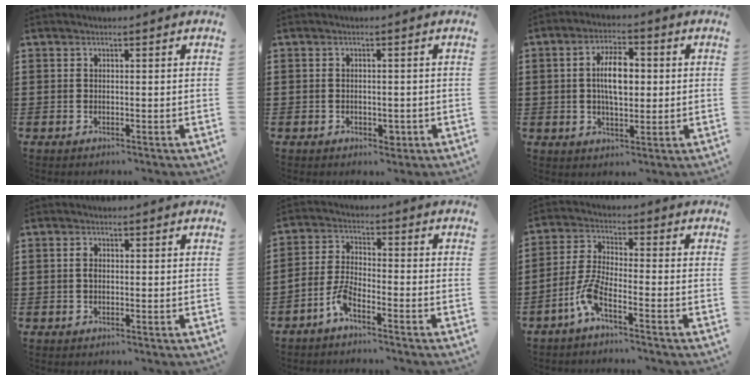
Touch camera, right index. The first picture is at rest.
{"total": 1.6, "force": [-0.7, 1.1, 0.9], "torque": [-0.018, 0.002, -0.015]}
{"total": 6.8, "force": [0.7, 3.1, 6.1], "torque": [-0.103, 0.008, 0.006]}
{"total": 1.5, "force": [0.0, 0.8, 1.2], "torque": [-0.025, 0.005, -0.001]}
{"total": 4.6, "force": [-3.9, 0.7, 2.5], "torque": [-0.073, -0.007, -0.082]}
{"total": 5.9, "force": [-3.8, 0.9, 4.4], "torque": [-0.124, -0.020, -0.081]}